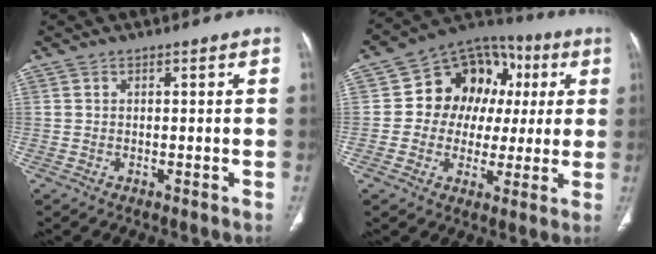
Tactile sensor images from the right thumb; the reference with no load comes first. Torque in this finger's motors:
{"motor_torque": [1.57, 1.51, 0.98, 0.01, 0.06]}